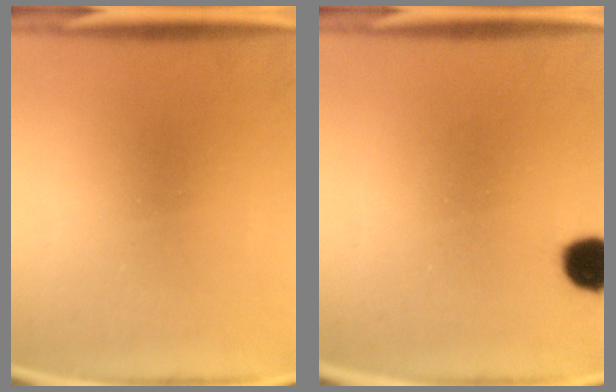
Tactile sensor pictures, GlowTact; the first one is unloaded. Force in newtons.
{"total": 6.4}